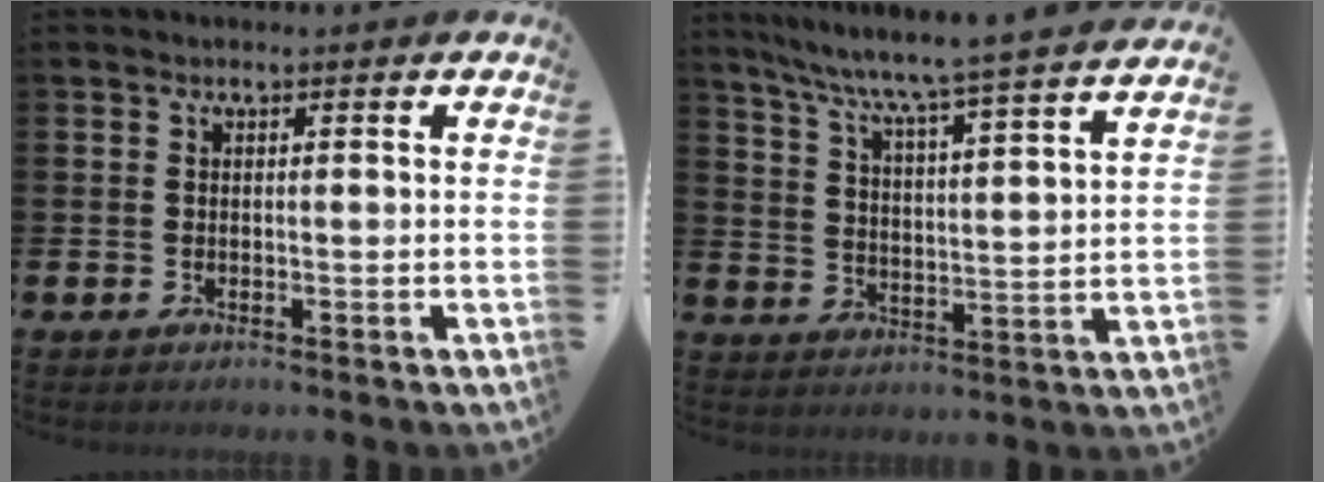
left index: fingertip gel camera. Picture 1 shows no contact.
{"total": 6.6, "force": [6.3, -0.7, 2.0], "torque": [-0.071, -0.057, 0.101]}